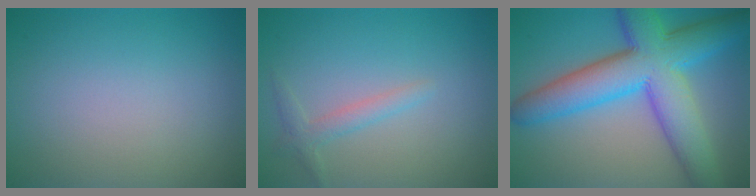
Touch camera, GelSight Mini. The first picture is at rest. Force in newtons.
{"total": 1.6, "press": 1.6, "slide": 0.1}
{"total": 10.9, "press": 10.9, "slide": 0.2}